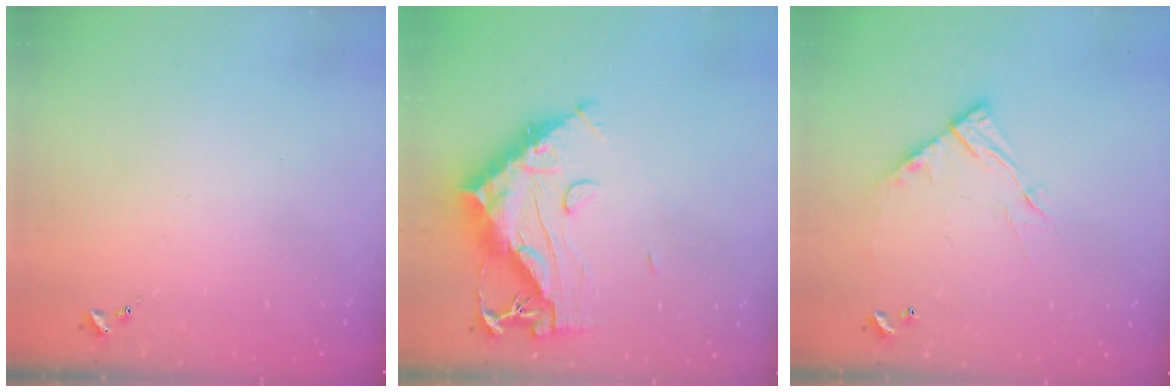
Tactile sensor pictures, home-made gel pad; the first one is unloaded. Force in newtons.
{"total": 17.4, "press": 17.3, "slide": 1.6}
{"total": 11.5, "press": 11.5, "slide": 0.8}